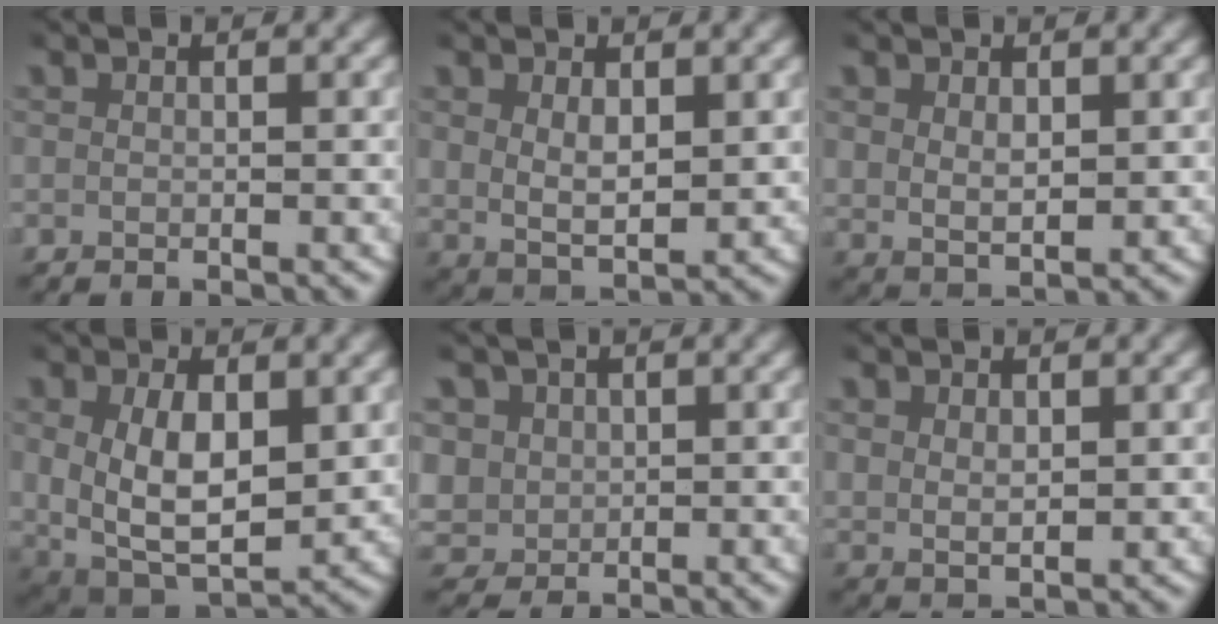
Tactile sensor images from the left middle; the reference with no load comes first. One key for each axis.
{"total": 3.9, "fx": 1.0, "fy": 2.3, "fz": 3.0, "tx": -0.058, "ty": -0.016, "tz": 0.027}
{"total": 2.9, "fx": 0.8, "fy": 1.8, "fz": 2.1, "tx": -0.042, "ty": -0.015, "tz": 0.029}
{"total": 9.0, "fx": -1.2, "fy": 6.7, "fz": 6.0, "tx": -0.134, "ty": -0.054, "tz": 0.004}
{"total": 6.9, "fx": 0.5, "fy": 6.4, "fz": 2.6, "tx": -0.087, "ty": -0.027, "tz": 0.019}
{"total": 2.2, "fx": 1.1, "fy": 1.3, "fz": 1.4, "tx": -0.029, "ty": -0.010, "tz": 0.034}